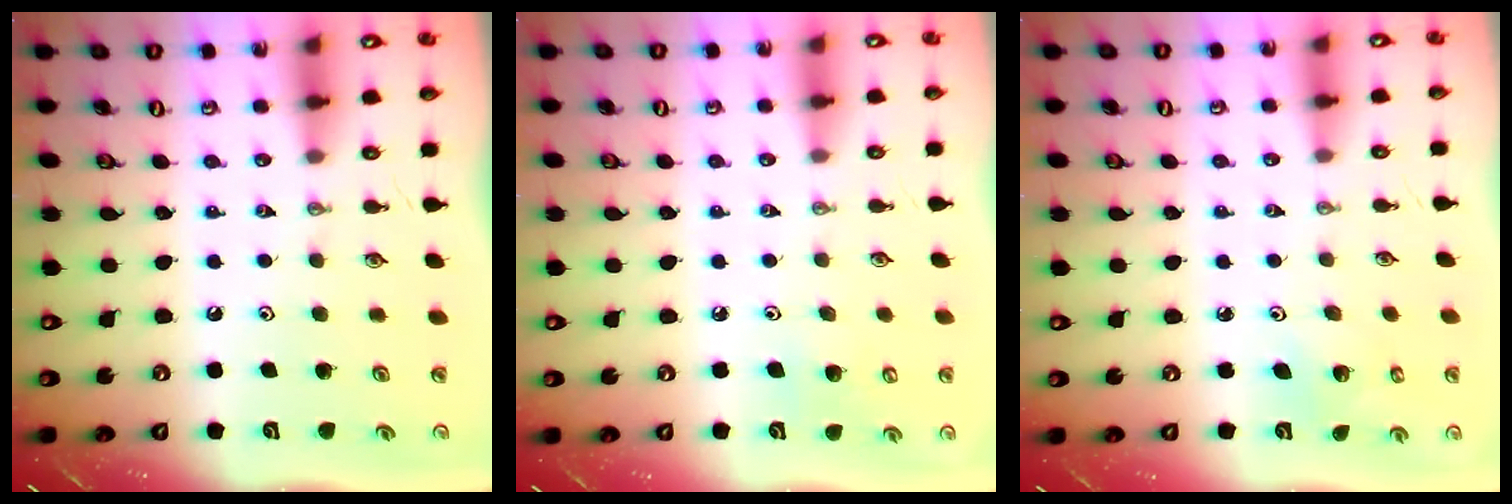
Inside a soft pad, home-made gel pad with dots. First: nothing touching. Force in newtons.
{"total": 7.3, "press": 7.2, "slide": 1.4}
{"total": 2.4, "press": 2.4, "slide": 0.2}